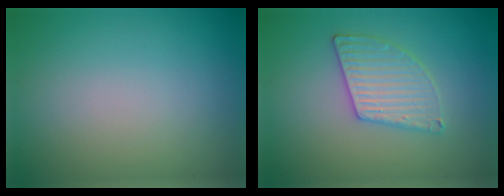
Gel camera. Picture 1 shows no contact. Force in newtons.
{"total": 3.0, "press": 3.0, "slide": 0.2}